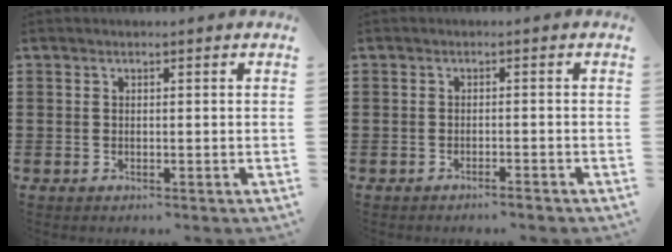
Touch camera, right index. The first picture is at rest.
{"total": 1.2, "force": [-1.1, 0.0, 0.5], "torque": [-0.011, 0.000, -0.021]}